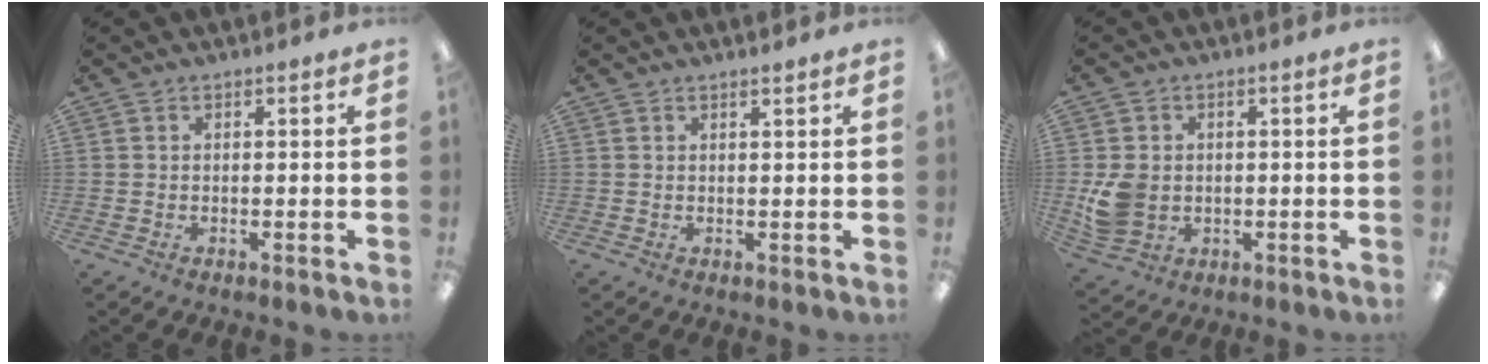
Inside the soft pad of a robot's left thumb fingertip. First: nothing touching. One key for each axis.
{"total": 1.0, "fx": 0.9, "fy": -0.1, "fz": 0.4, "tx": -0.009, "ty": -0.003, "tz": 0.017}
{"total": 7.2, "fx": -0.2, "fy": 6.1, "fz": 3.8, "tx": -0.083, "ty": 0.007, "tz": 0.002}